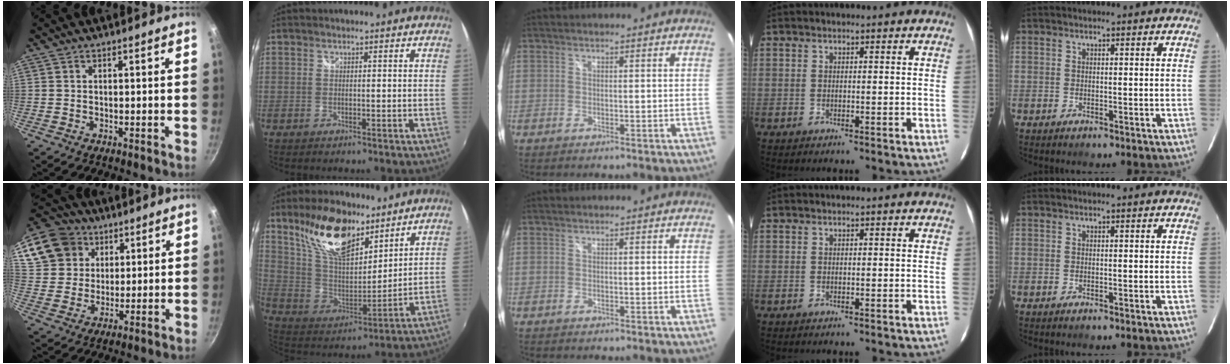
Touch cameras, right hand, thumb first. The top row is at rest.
{"thumb": {"total": 16.0, "force": [7.6, 12.8, 6.0], "torque": [-0.116, 0.008, 0.143]}, "index": {"total": 19.1, "force": [12.5, 8.6, 11.7], "torque": [-0.230, 0.014, 0.243]}}